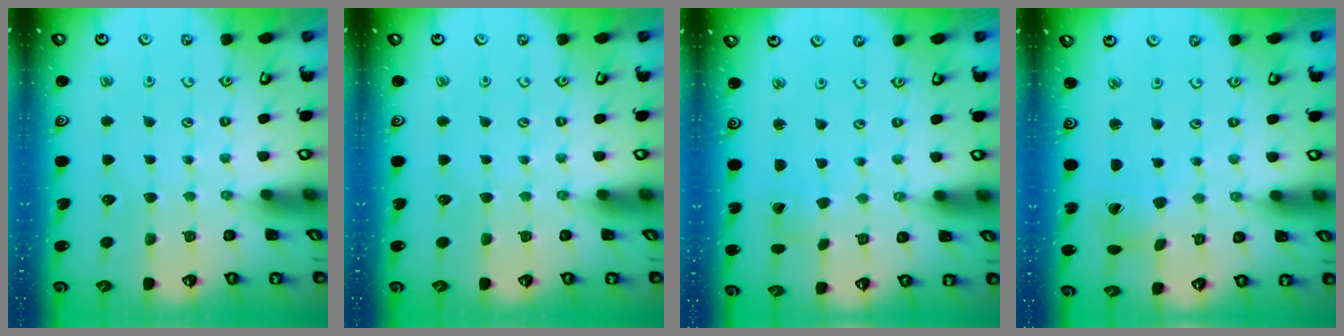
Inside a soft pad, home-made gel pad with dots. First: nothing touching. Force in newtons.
{"total": 0.0}
{"total": 0.0}
{"total": 1.7, "press": 1.7, "slide": 0.2}